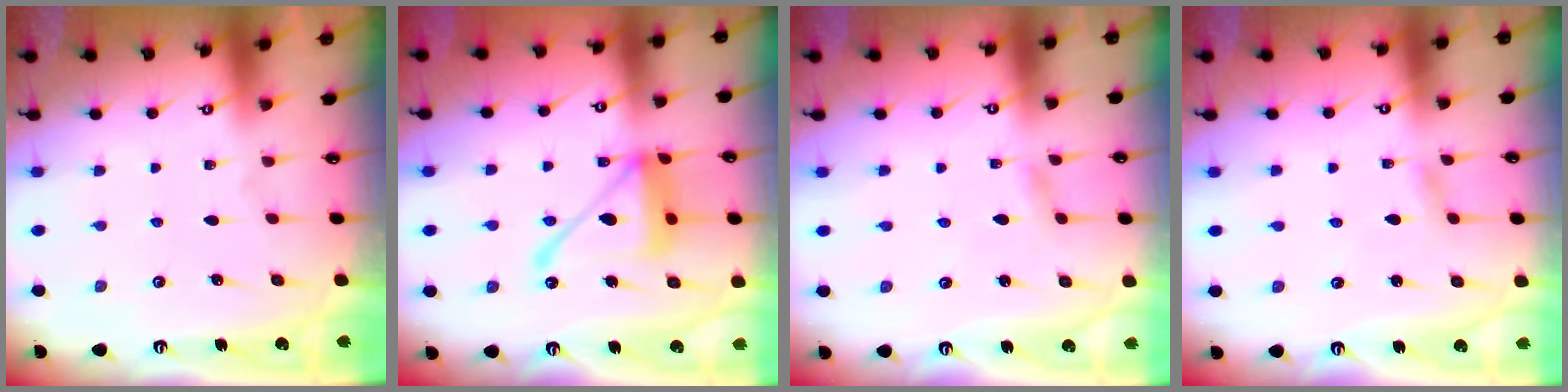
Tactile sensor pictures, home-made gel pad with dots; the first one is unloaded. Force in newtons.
{"total": 16.0, "press": 16.0, "slide": 1.6}
{"total": 2.1, "press": 2.1, "slide": 0.2}
{"total": 2.3, "press": 2.3, "slide": 0.2}